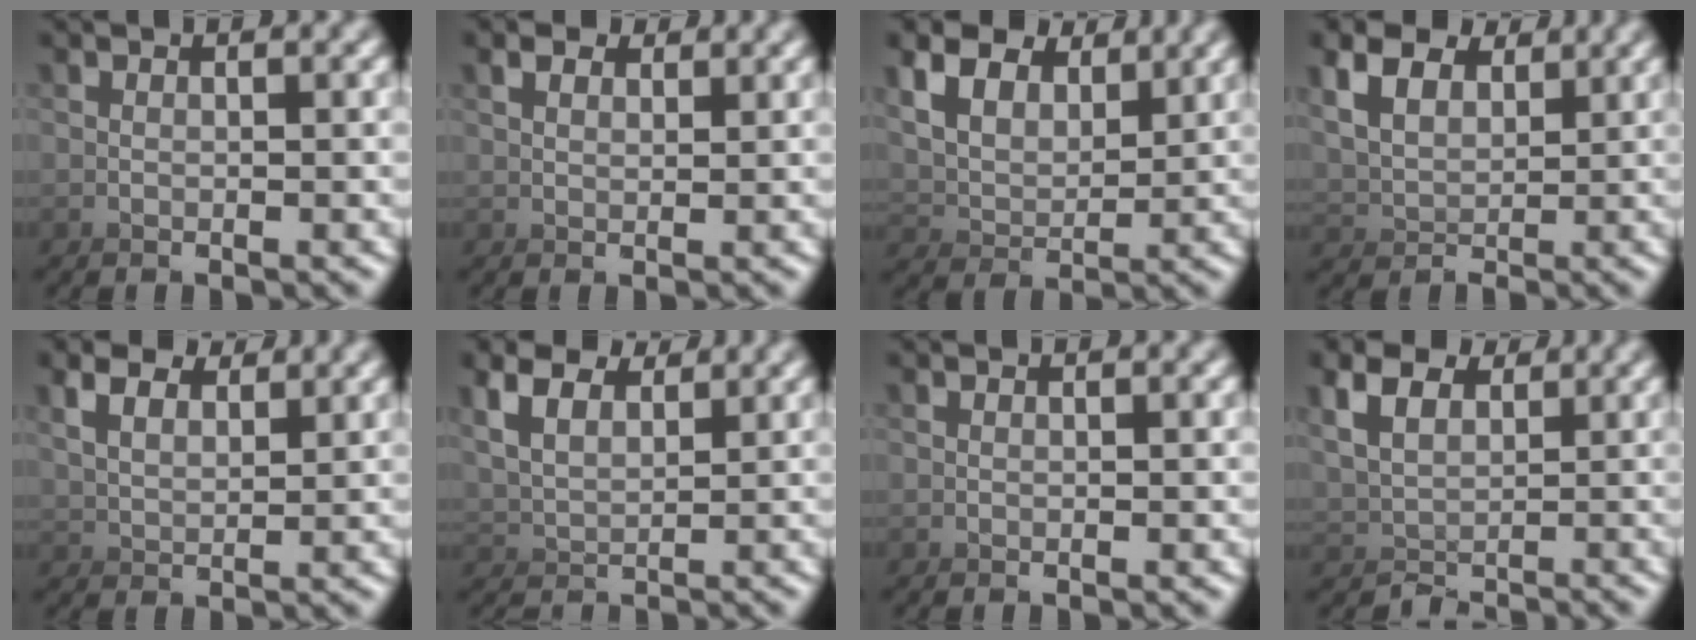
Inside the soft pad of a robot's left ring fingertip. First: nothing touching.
{"total": 1.2, "force": [0.7, -0.4, -0.9], "torque": [0.031, 0.007, 0.004]}
{"total": 5.0, "force": [3.5, -0.7, -3.5], "torque": [0.032, 0.027, 0.037]}
{"total": 3.3, "force": [2.5, 0.5, -2.1], "torque": [-0.005, 0.013, 0.023]}
{"total": 2.8, "force": [2.3, -0.5, -1.5], "torque": [0.001, 0.006, 0.030]}
{"total": 2.9, "force": [2.2, -0.2, -1.8], "torque": [-0.008, 0.007, 0.029]}
{"total": 0.0}
{"total": 1.9, "force": [1.1, 1.4, -0.7], "torque": [-0.012, 0.003, 0.007]}